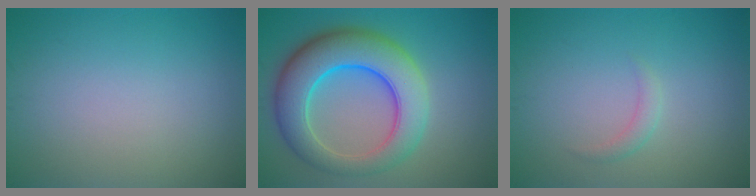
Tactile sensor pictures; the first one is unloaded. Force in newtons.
{"total": 9.4, "press": 9.4, "slide": 0.2}
{"total": 1.1, "press": 1.1, "slide": 0.1}